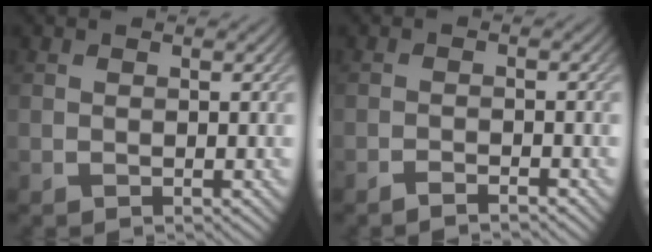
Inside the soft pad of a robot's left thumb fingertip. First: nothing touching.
{"total": 1.5, "force": [-1.3, 0.1, 0.7], "torque": [-0.011, 0.003, -0.027]}